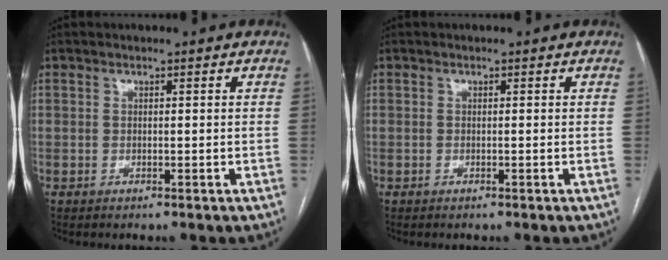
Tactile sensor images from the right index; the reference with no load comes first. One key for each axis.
{"total": 0.0}